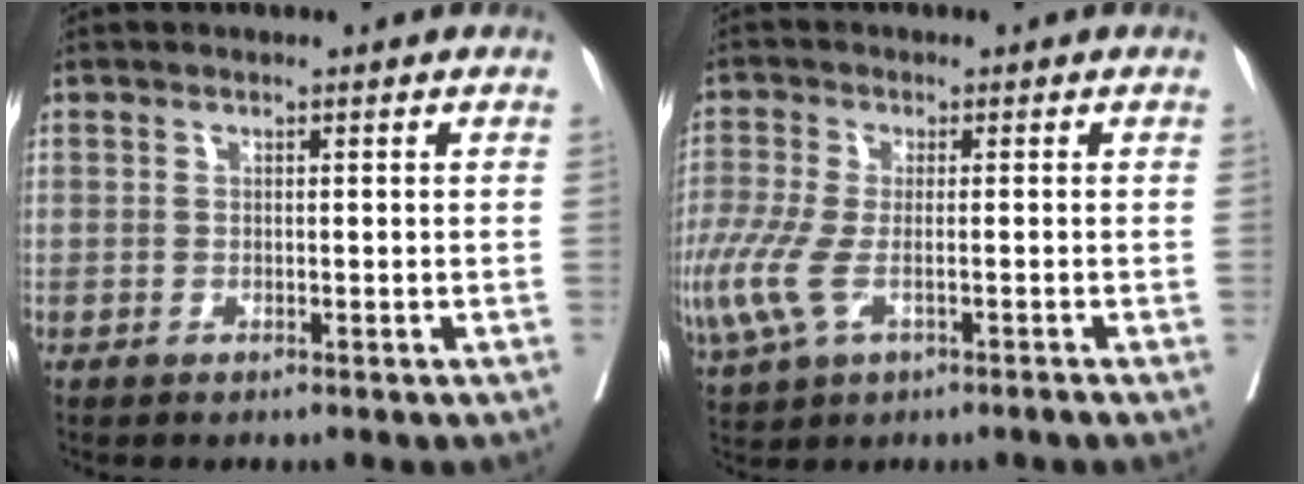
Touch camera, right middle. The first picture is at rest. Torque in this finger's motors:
{"motor_torque": [0.84, -0.69, 0.70, 0.21]}